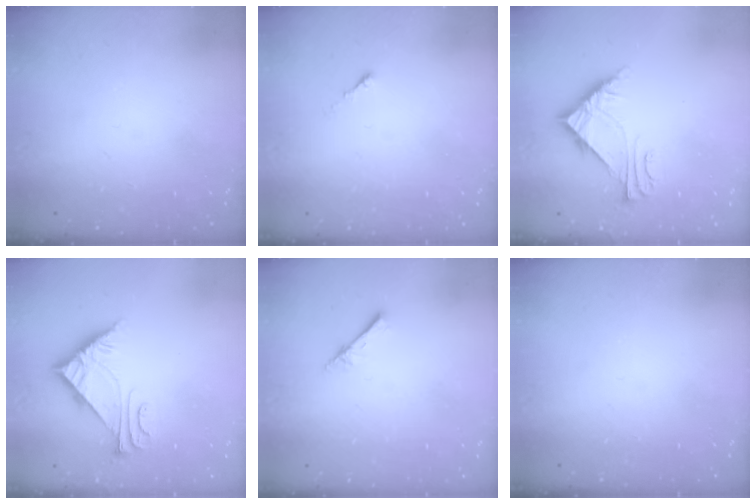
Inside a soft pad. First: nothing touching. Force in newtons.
{"total": 0.0}
{"total": 7.0, "press": 7.0, "slide": 0.4}
{"total": 6.4, "press": 6.4, "slide": 0.1}
{"total": 2.6, "press": 2.6, "slide": 0.3}
{"total": 0.0}